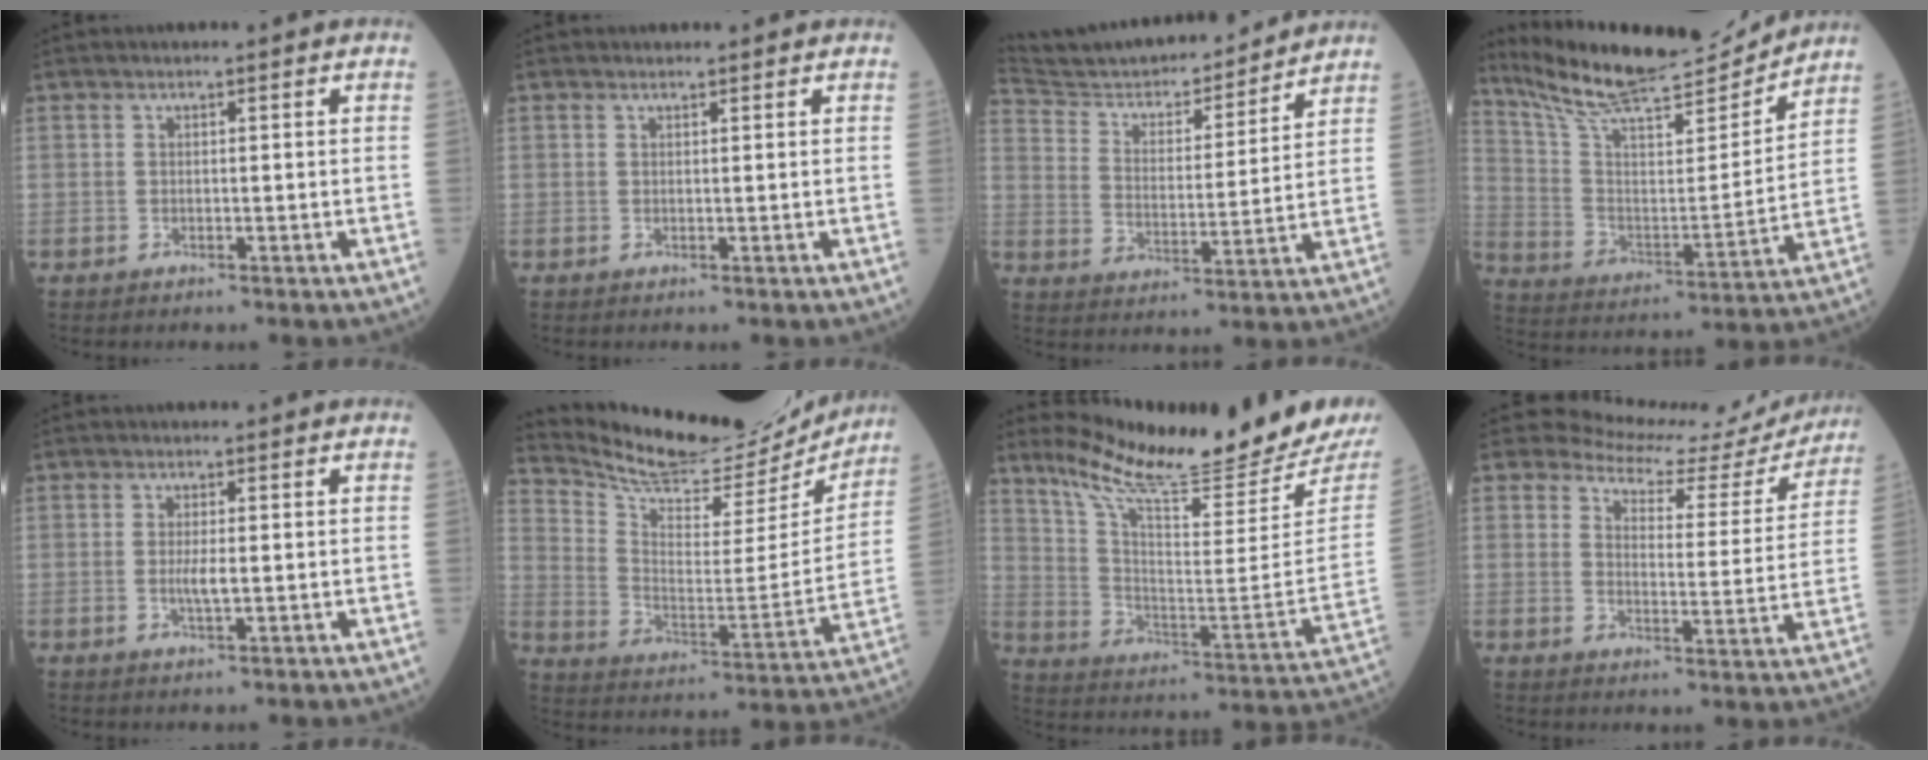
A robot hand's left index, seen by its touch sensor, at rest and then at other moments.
{"total": 0.6, "force": [0.6, 0.1, 0.0], "torque": [-0.009, 0.002, 0.011]}
{"total": 18.4, "force": [17.3, 3.0, 5.4], "torque": [-0.095, -0.001, 0.273]}
{"total": 19.2, "force": [17.8, 1.7, 7.0], "torque": [-0.136, -0.015, 0.292]}
{"total": 2.1, "force": [-0.5, 0.3, 2.0], "torque": [-0.046, -0.007, -0.006]}
{"total": 20.3, "force": [19.3, 4.5, 4.3], "torque": [-0.085, -0.050, 0.283]}
{"total": 21.0, "force": [19.3, -0.9, 8.2], "torque": [-0.149, -0.103, 0.289]}
{"total": 14.2, "force": [13.7, 3.6, 1.3], "torque": [-0.006, -0.051, 0.148]}